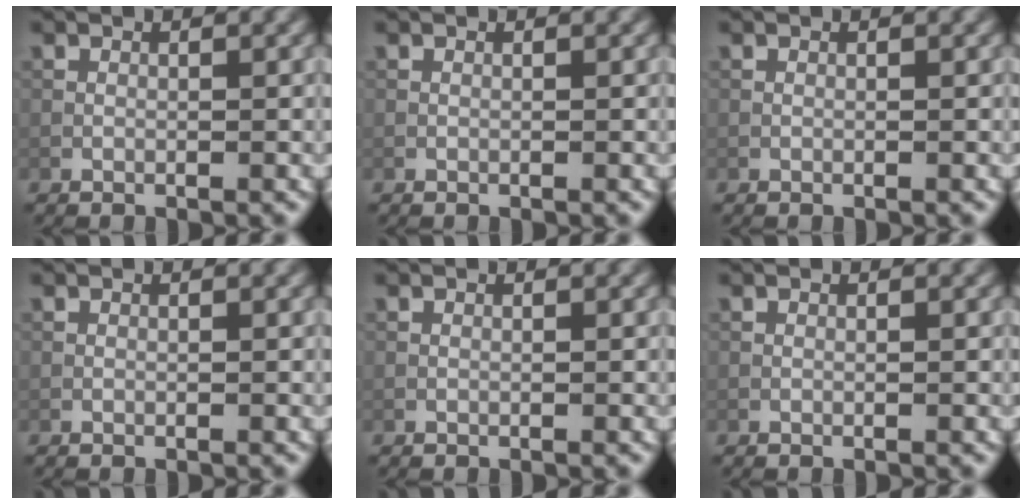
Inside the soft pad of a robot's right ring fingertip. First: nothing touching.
{"total": 0.0}
{"total": 0.0}
{"total": 0.0}
{"total": 0.0}
{"total": 0.0}